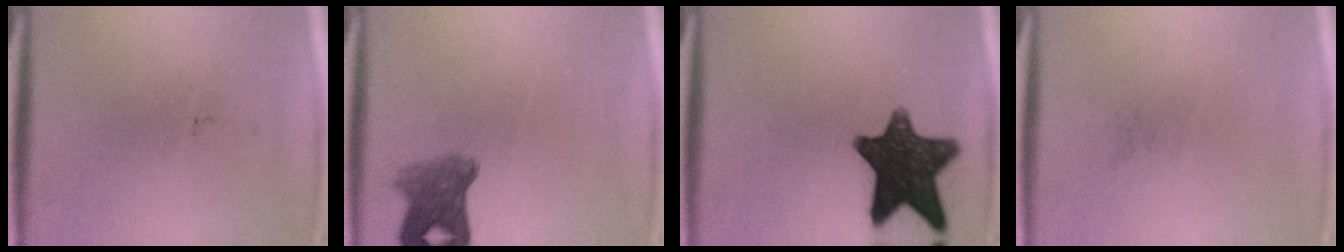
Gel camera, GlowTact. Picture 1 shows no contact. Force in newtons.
{"total": 5.0}
{"total": 14.0}
{"total": 0.0}